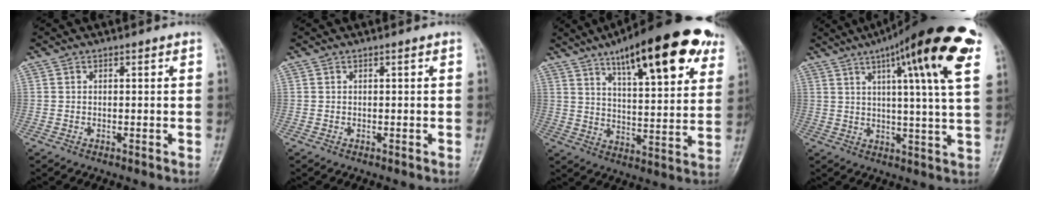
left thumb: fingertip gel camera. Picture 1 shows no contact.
{"total": 0.0}
{"total": 23.9, "force": [13.2, 7.3, 18.6], "torque": [-0.245, -0.026, 0.193]}
{"total": 21.1, "force": [10.4, 2.7, 18.2], "torque": [-0.258, -0.015, 0.139]}